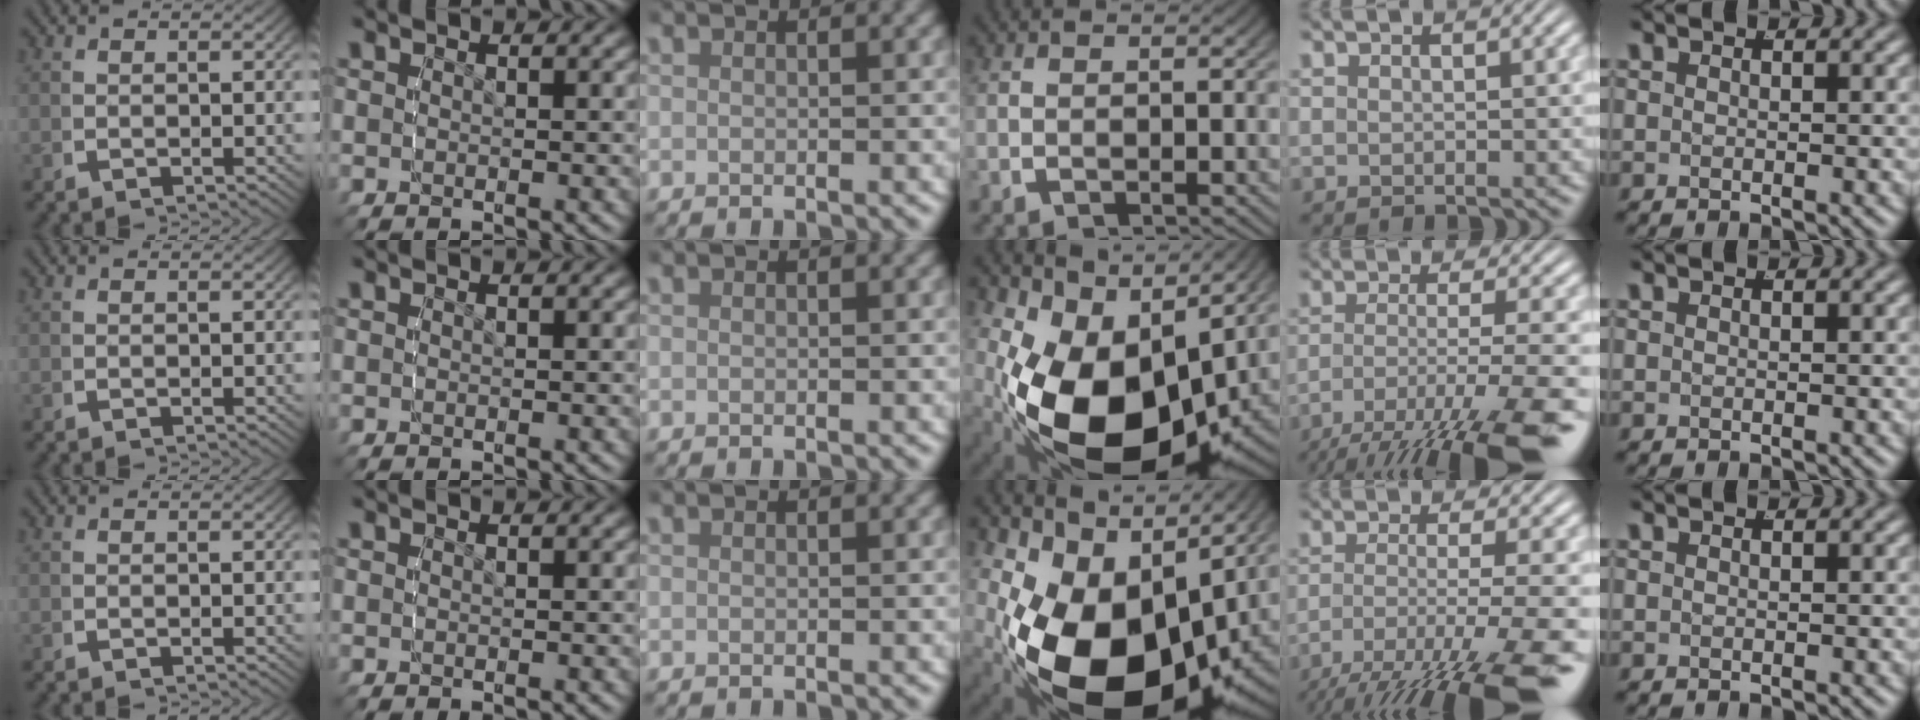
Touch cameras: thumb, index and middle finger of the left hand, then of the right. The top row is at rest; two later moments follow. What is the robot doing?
{"motion": "lift_and_place", "object": "markers"}